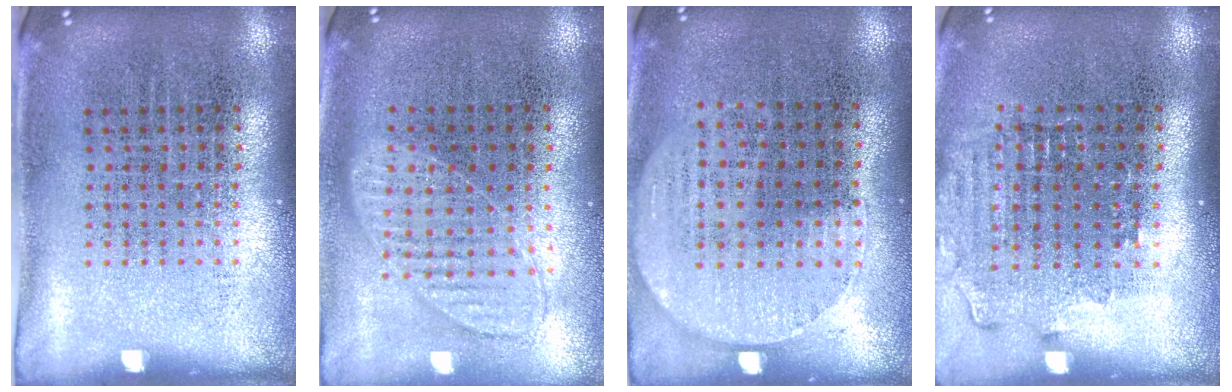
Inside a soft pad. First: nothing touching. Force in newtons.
{"total": 0.9, "press": 0.9, "slide": 0.1}
{"total": 0.6, "press": 0.4, "slide": 0.5}
{"total": 1.5, "press": 1.3, "slide": 0.7}